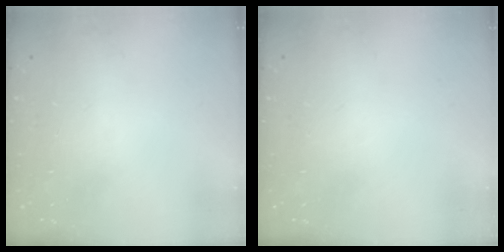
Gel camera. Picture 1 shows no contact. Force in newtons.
{"total": 0.0}